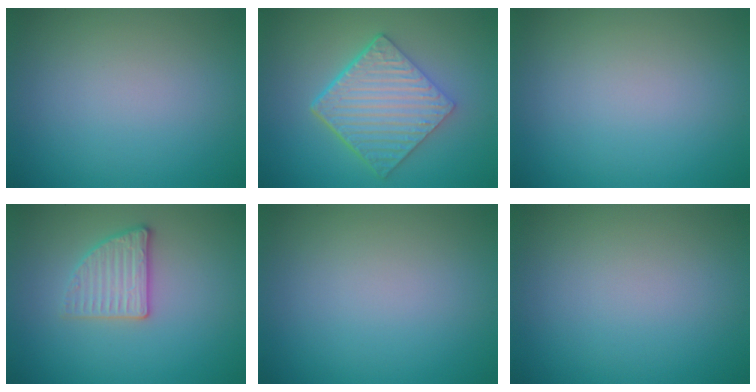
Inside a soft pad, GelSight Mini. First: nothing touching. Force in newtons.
{"total": 6.6, "press": 4.7, "slide": 4.7}
{"total": 0.0}
{"total": 2.7, "press": 2.6, "slide": 0.8}
{"total": 0.0}
{"total": 0.0}